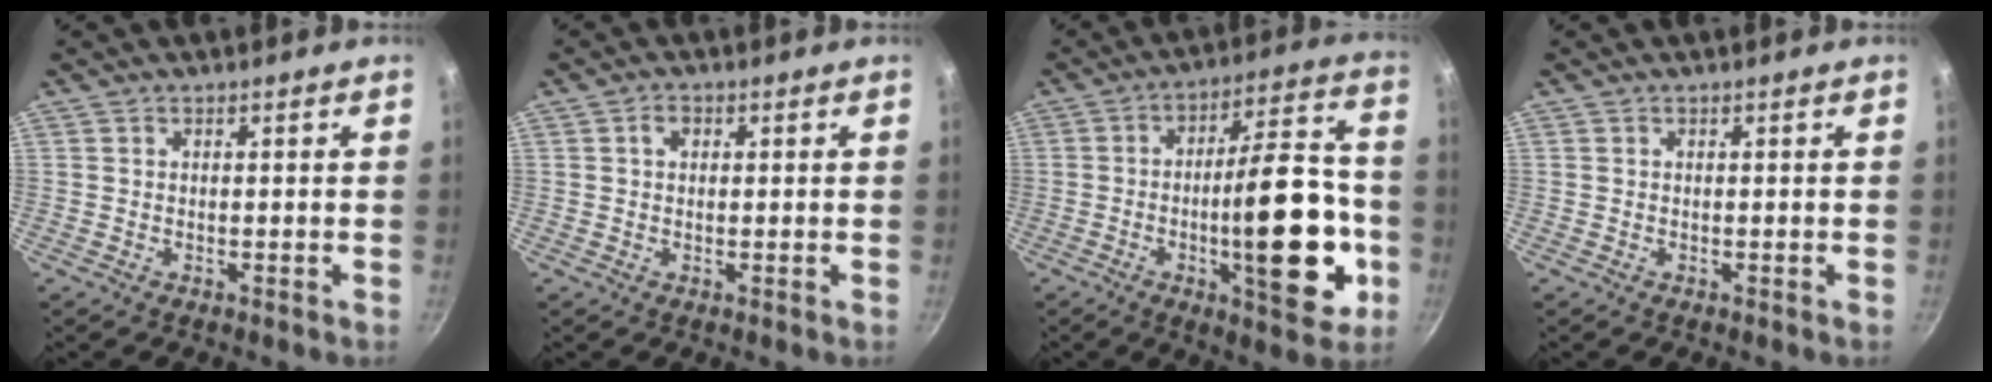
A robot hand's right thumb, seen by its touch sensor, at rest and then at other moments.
{"total": 2.0, "force": [0.5, 1.5, 1.2], "torque": [-0.014, 0.004, 0.005]}
{"total": 22.0, "force": [-5.5, 7.4, 20.0], "torque": [-0.260, 0.036, -0.076]}
{"total": 0.0}